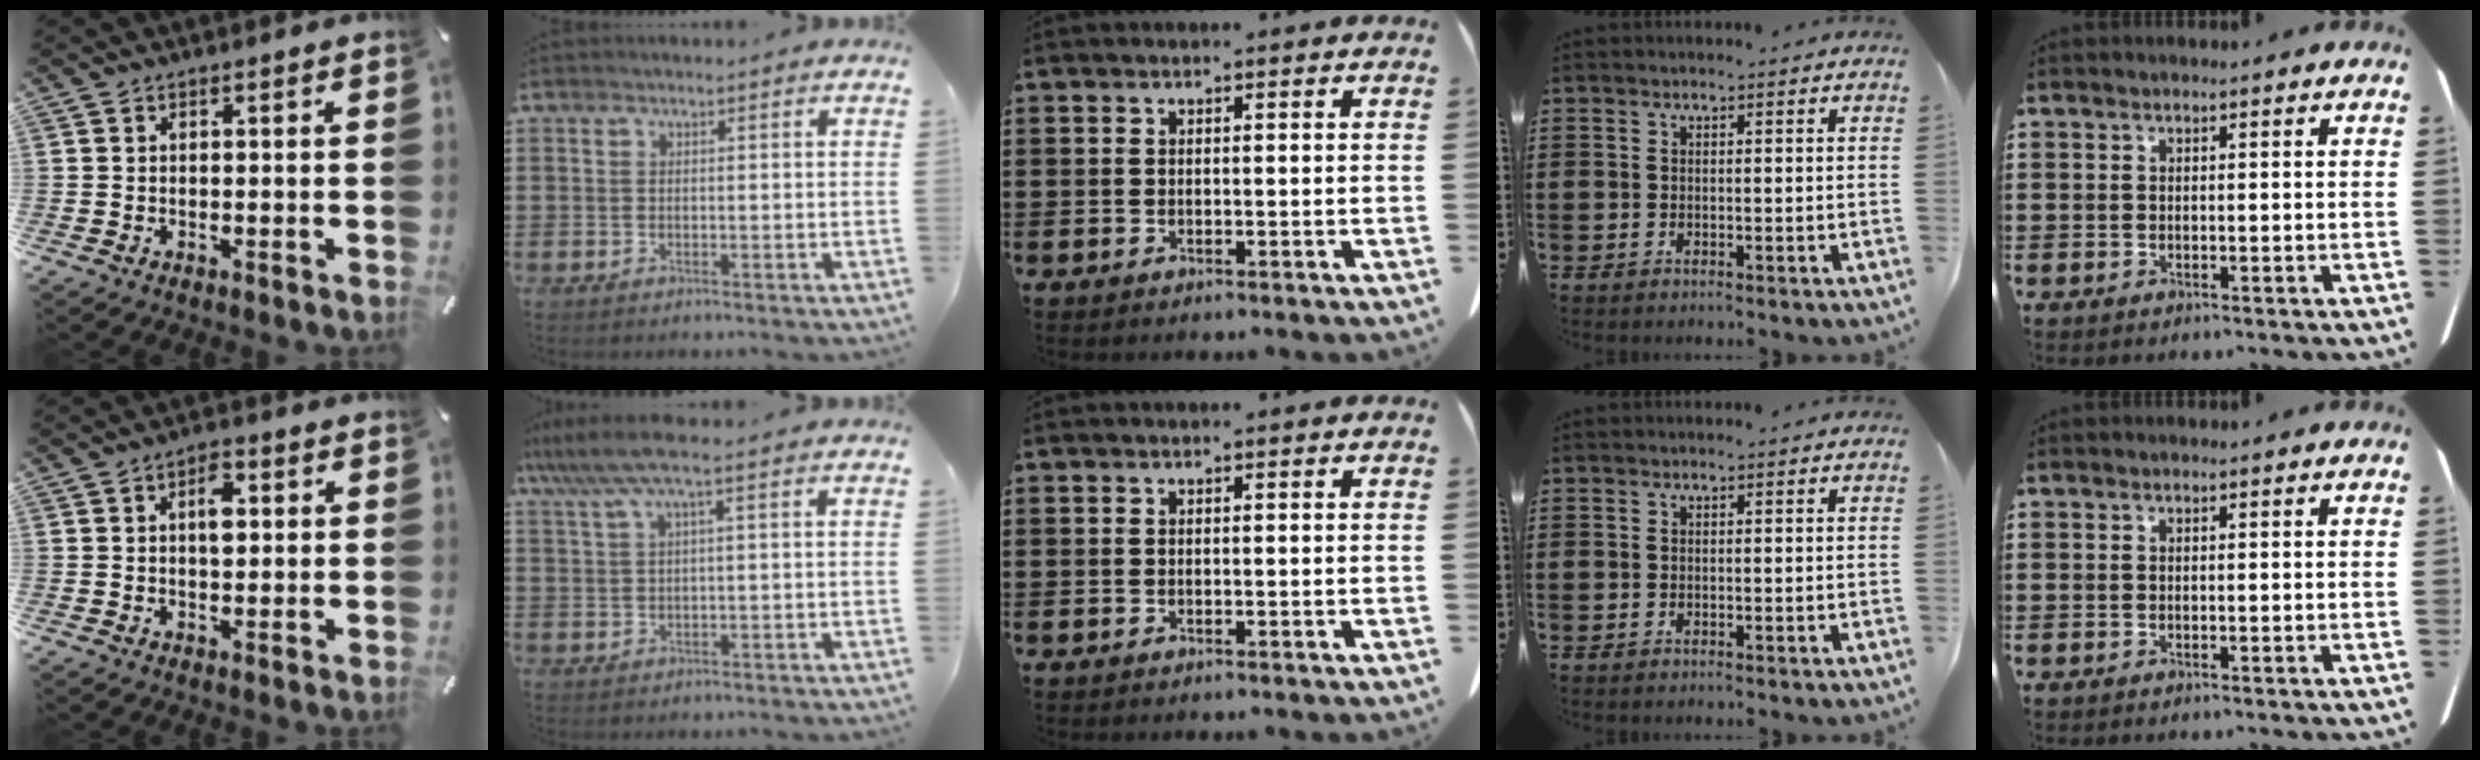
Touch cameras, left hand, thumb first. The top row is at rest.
{"thumb": {"total": 5.1, "force": [1.0, 2.8, 4.1], "torque": [-0.053, -0.004, 0.009]}, "index": {"total": 5.1, "force": [1.9, 0.3, 4.7], "torque": [-0.109, -0.006, 0.028]}}